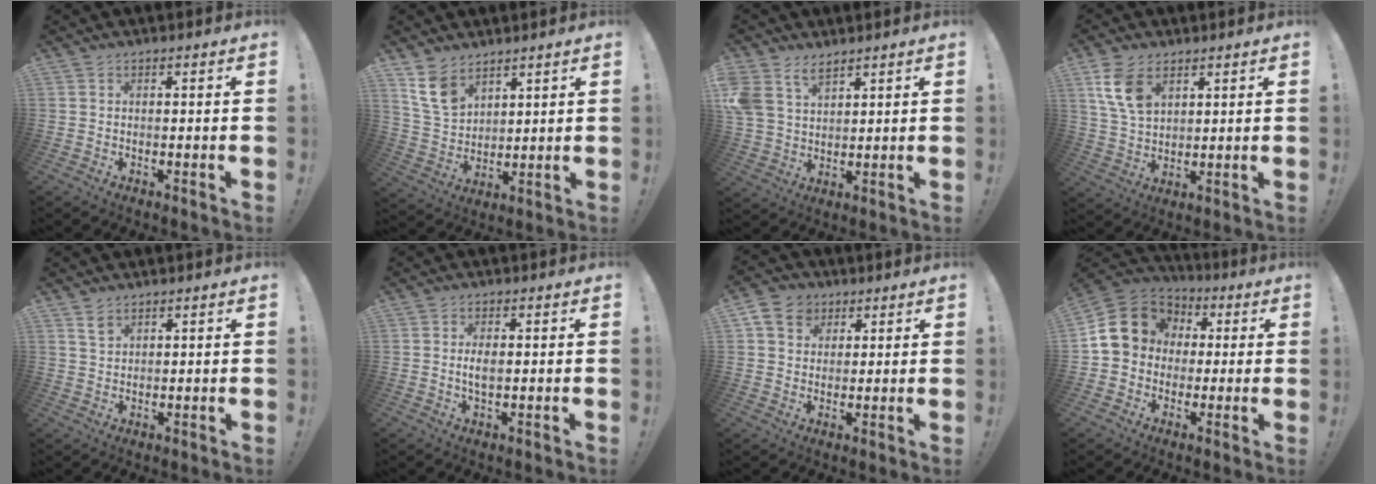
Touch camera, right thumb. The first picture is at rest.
{"total": 10.7, "force": [7.2, 6.6, 4.4], "torque": [-0.082, -0.037, 0.143]}
{"total": 8.4, "force": [5.7, 4.9, 3.7], "torque": [-0.081, -0.023, 0.114]}
{"total": 10.1, "force": [5.1, 6.2, 6.0], "torque": [-0.119, -0.010, 0.101]}
{"total": 3.1, "force": [2.3, 1.7, 1.3], "torque": [-0.005, -0.019, 0.040]}
{"total": 3.1, "force": [0.1, 1.4, 2.8], "torque": [-0.048, -0.005, -0.004]}
{"total": 8.3, "force": [3.7, 6.8, 3.0], "torque": [-0.047, -0.011, 0.075]}
{"total": 15.5, "force": [3.2, 13.1, 7.7], "torque": [-0.118, 0.005, 0.076]}